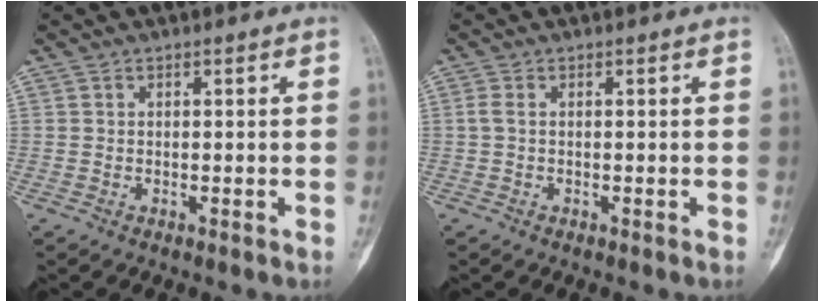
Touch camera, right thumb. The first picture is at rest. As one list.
[{"total": 1.1, "force": [-0.1, 0.4, 1.0], "torque": [-0.026, -0.002, -0.003]}]